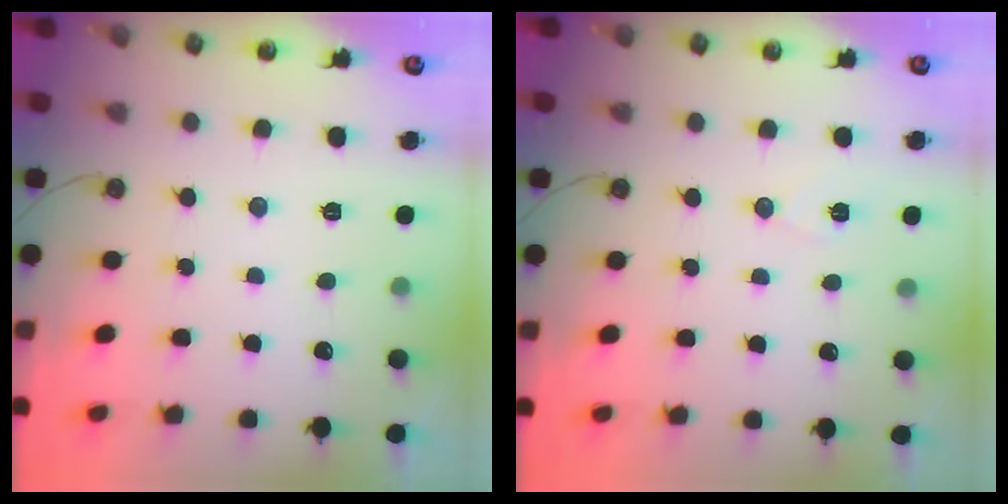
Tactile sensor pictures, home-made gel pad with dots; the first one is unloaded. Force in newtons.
{"total": 5.6, "press": 3.5, "slide": 4.4}